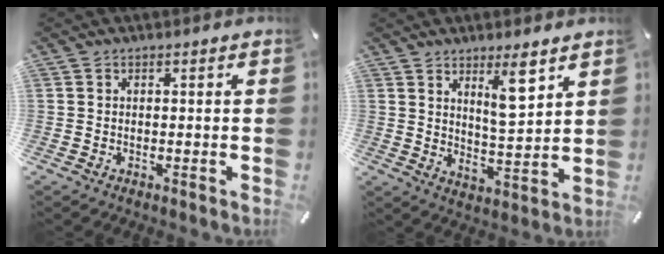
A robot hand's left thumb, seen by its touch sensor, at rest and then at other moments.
{"total": 9.6, "force": [5.7, 2.7, 7.3], "torque": [-0.107, -0.035, 0.091]}